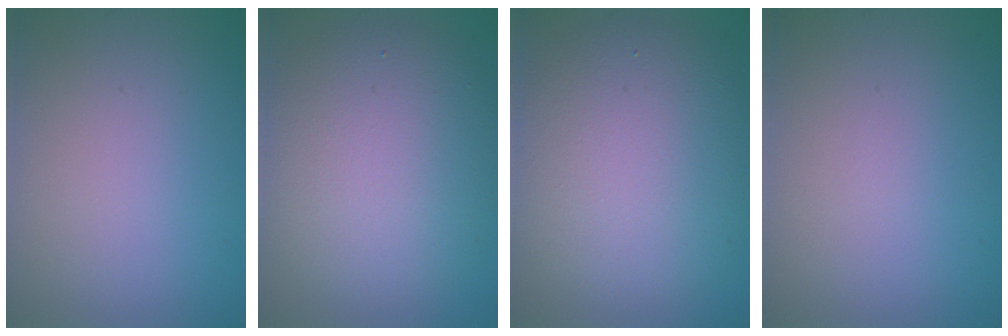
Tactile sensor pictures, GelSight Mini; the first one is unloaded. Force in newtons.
{"total": 8.5, "press": 8.4, "slide": 0.6}
{"total": 9.4, "press": 9.4, "slide": 0.6}
{"total": 0.0}